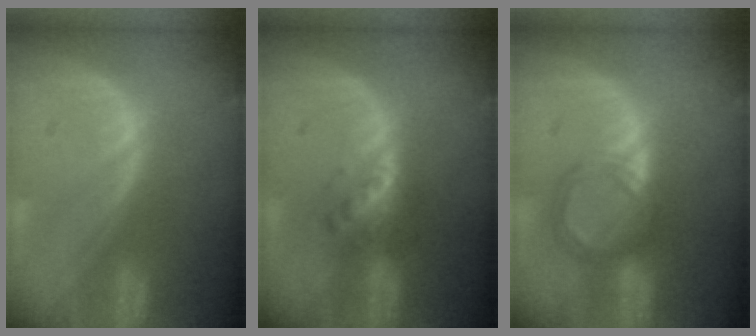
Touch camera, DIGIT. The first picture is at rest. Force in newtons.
{"total": 4.9, "press": 4.4, "slide": 2.1}
{"total": 4.5, "press": 4.5, "slide": 0.4}